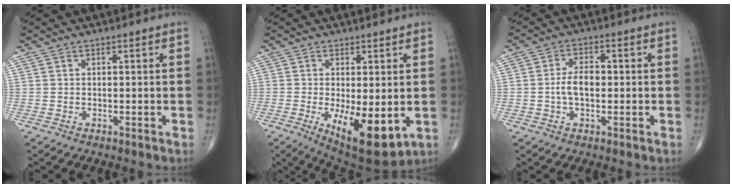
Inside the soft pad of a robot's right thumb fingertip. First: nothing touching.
{"total": 12.0, "force": [-2.6, 4.7, 10.7], "torque": [-0.162, -0.025, -0.024]}
{"total": 4.7, "force": [-0.4, 2.6, 3.9], "torque": [-0.075, 0.012, -0.012]}